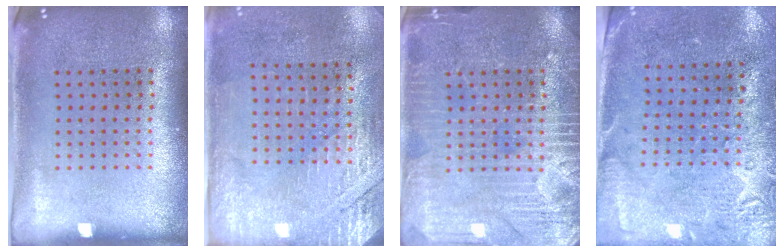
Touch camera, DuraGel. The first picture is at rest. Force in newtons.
{"total": 2.8, "press": 2.5, "slide": 1.4}
{"total": 4.7, "press": 4.6, "slide": 0.6}
{"total": 2.7, "press": 2.3, "slide": 1.4}